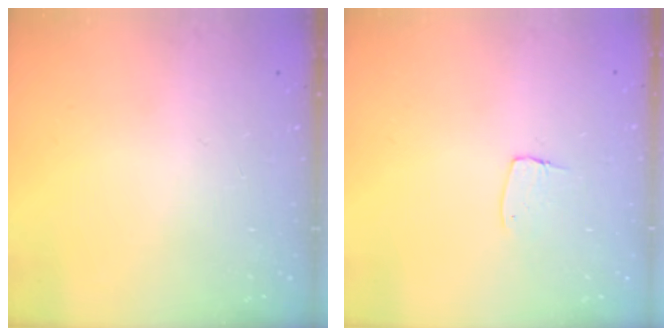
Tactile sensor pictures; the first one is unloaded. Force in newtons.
{"total": 4.6, "press": 4.6, "slide": 0.3}